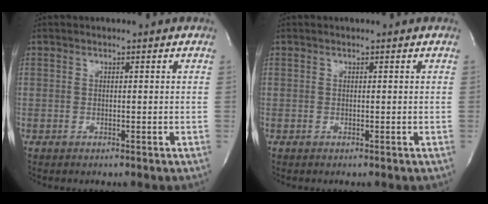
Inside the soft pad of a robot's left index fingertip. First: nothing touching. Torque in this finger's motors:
{"motor_torque": [-0.18, 0.18, 0.00, -0.01]}